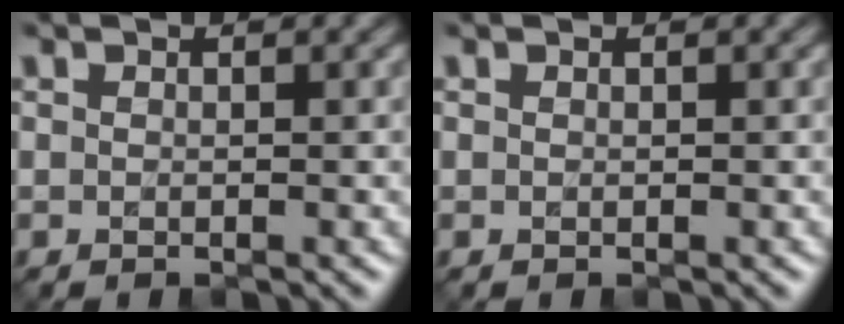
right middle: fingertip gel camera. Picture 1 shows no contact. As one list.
[{"total": 0.0}]